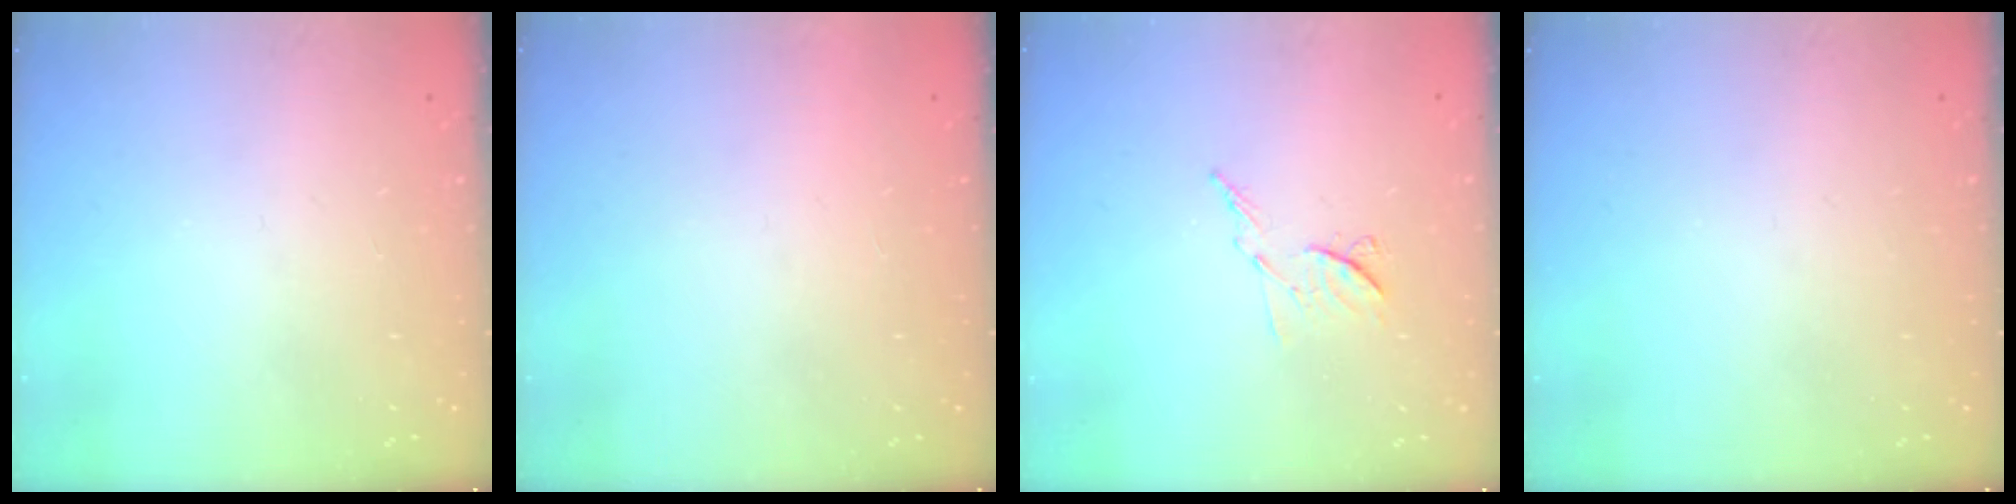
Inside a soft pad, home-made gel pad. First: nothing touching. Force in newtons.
{"total": 1.5, "press": 1.5, "slide": 0.1}
{"total": 6.8, "press": 6.7, "slide": 0.8}
{"total": 0.0}